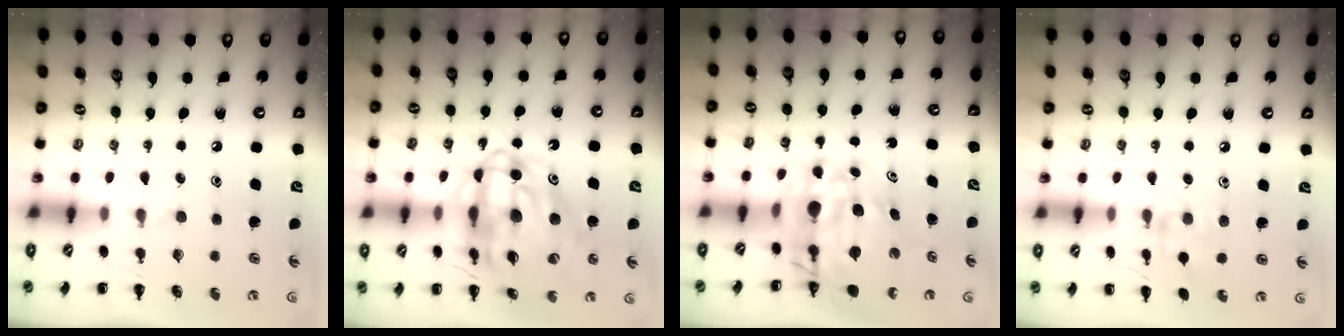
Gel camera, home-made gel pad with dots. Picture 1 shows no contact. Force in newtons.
{"total": 18.2, "press": 17.7, "slide": 4.5}
{"total": 12.6, "press": 12.1, "slide": 3.7}
{"total": 7.1, "press": 6.9, "slide": 1.6}